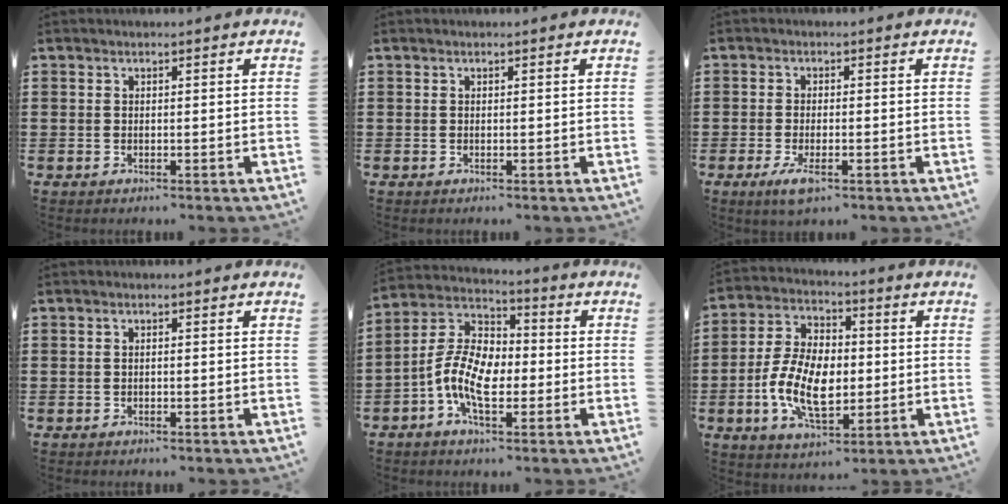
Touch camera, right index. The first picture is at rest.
{"total": 0.0}
{"total": 3.0, "force": [-1.5, 0.8, 2.5], "torque": [-0.060, -0.011, -0.030]}
{"total": 0.0}
{"total": 10.0, "force": [-2.8, 5.4, 7.9], "torque": [-0.195, 0.001, -0.059]}
{"total": 10.5, "force": [-1.8, 6.0, 8.4], "torque": [-0.195, 0.002, -0.036]}